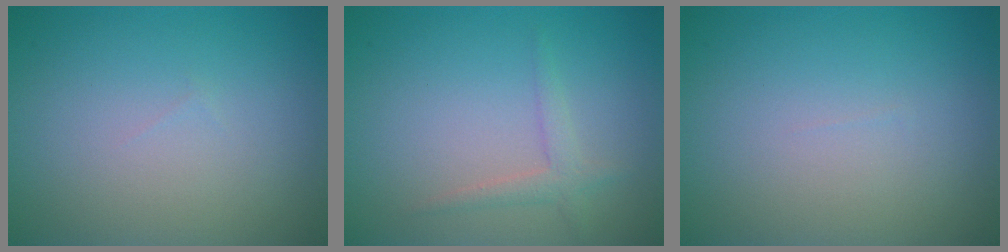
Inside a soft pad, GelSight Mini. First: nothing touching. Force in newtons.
{"total": 1.6, "press": 1.6, "slide": 0.1}
{"total": 0.0}